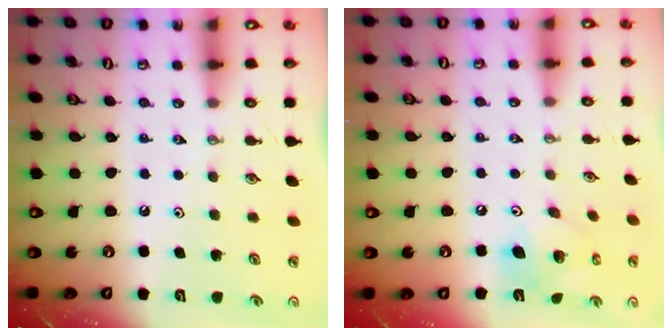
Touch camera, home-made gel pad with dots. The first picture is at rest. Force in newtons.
{"total": 14.4, "press": 14.2, "slide": 2.4}